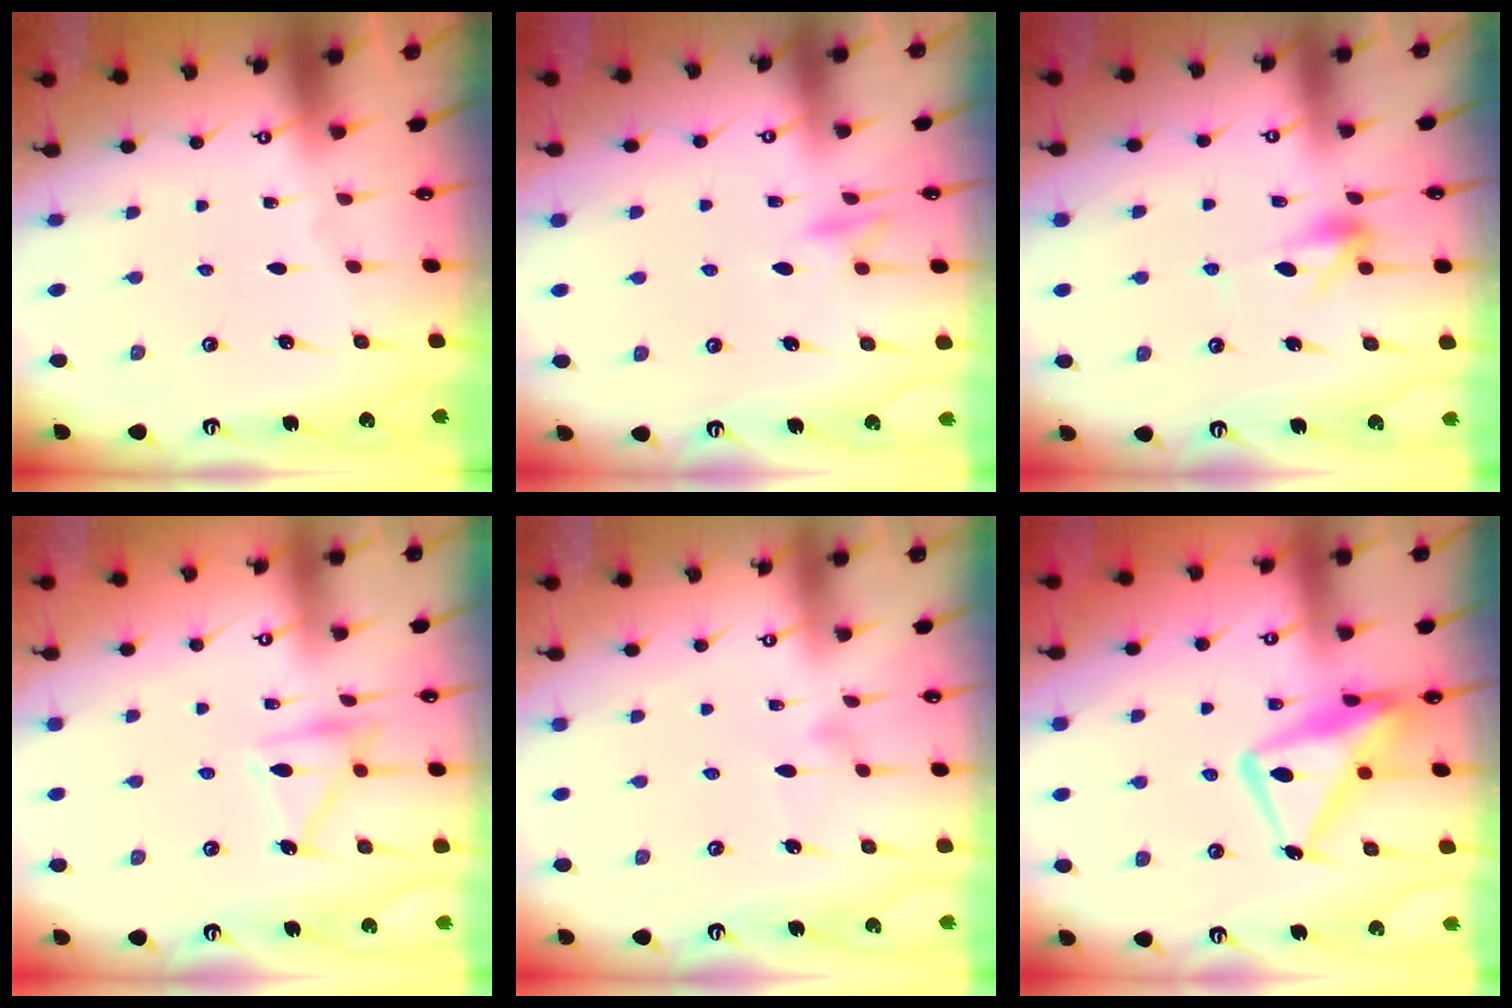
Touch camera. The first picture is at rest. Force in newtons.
{"total": 9.9, "press": 9.9, "slide": 0.9}
{"total": 7.2, "press": 7.2, "slide": 0.6}
{"total": 13.6, "press": 13.6, "slide": 0.9}
{"total": 7.1, "press": 7.1, "slide": 0.3}
{"total": 15.2, "press": 15.1, "slide": 1.4}